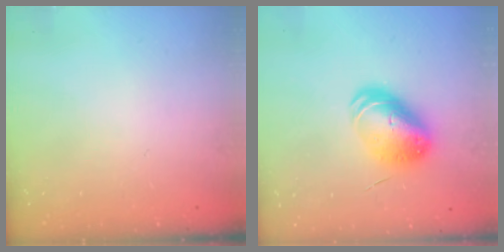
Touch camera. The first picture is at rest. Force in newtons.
{"total": 11.4, "press": 11.2, "slide": 2.2}